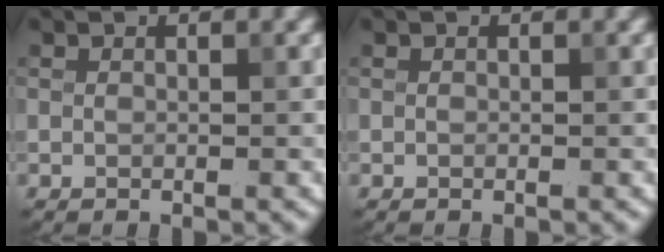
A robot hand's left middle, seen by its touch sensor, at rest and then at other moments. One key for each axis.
{"total": 0.0}